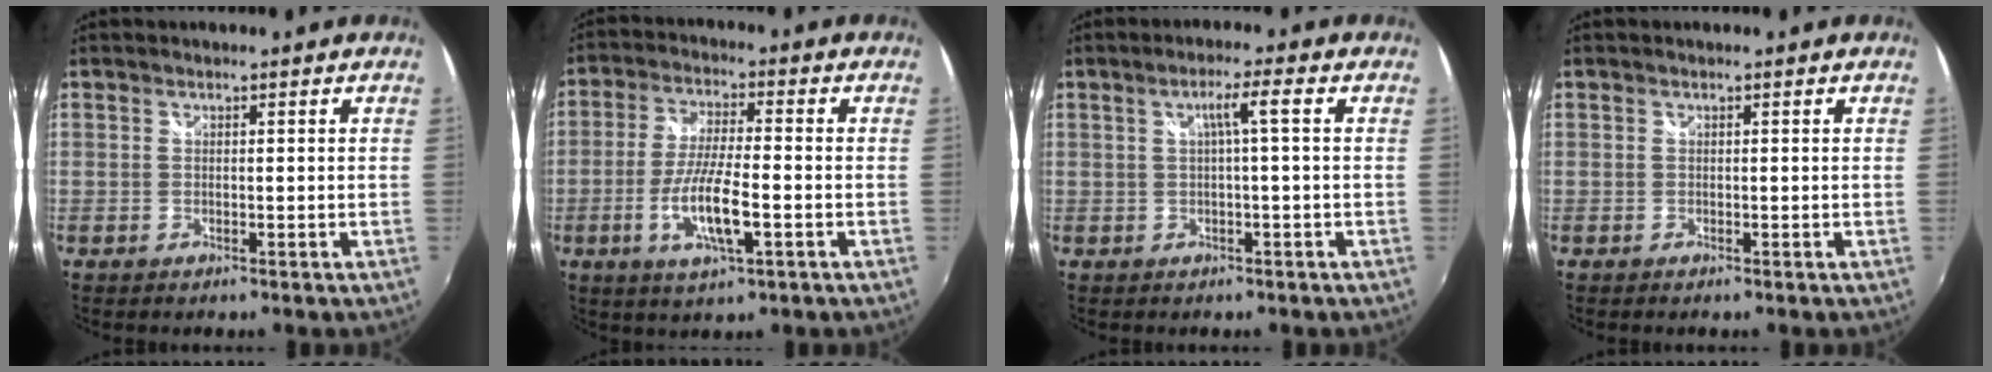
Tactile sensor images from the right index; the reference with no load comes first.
{"total": 9.8, "force": [-3.2, 1.9, 9.0], "torque": [-0.180, -0.010, -0.060]}
{"total": 3.4, "force": [0.3, -0.4, 3.3], "torque": [-0.062, 0.005, 0.007]}
{"total": 0.0}